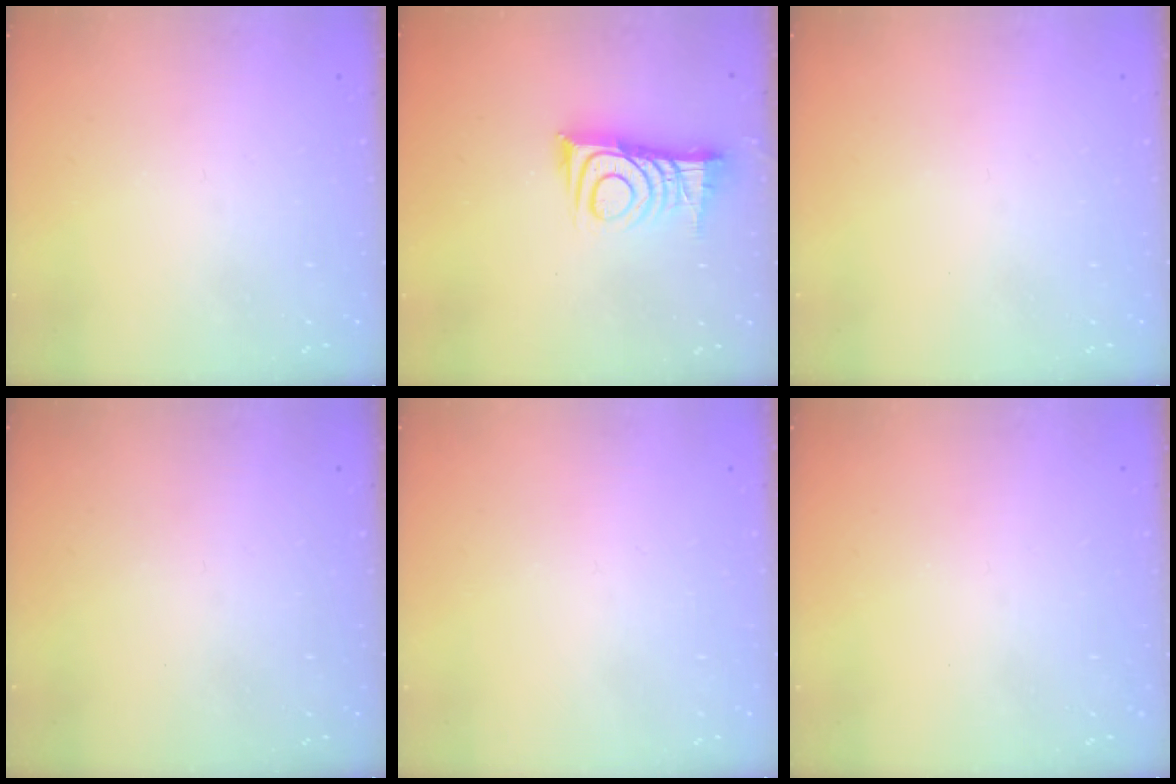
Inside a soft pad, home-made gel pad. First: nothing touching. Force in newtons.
{"total": 12.2, "press": 12.1, "slide": 0.9}
{"total": 0.0}
{"total": 0.0}
{"total": 1.8, "press": 1.8, "slide": 0.1}
{"total": 0.0}